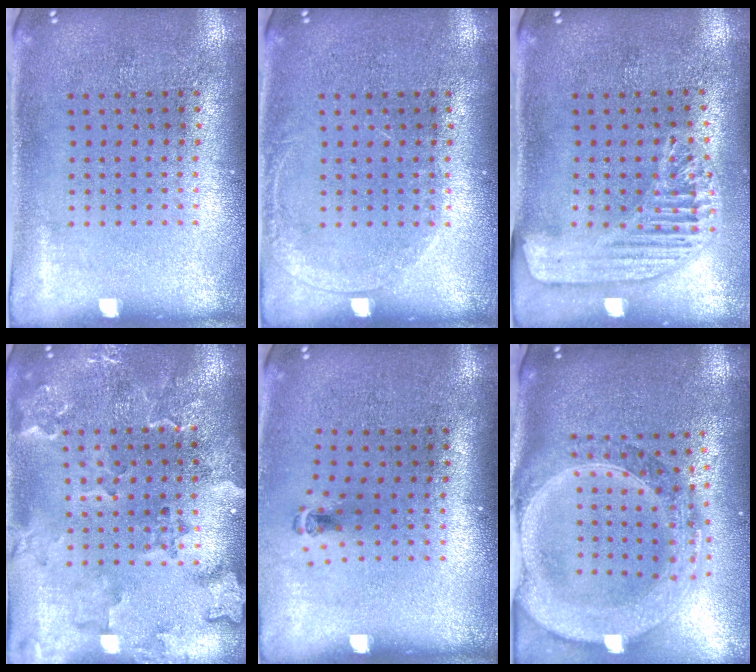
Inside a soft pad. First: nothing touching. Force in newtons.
{"total": 1.0, "press": 1.0, "slide": 0.2}
{"total": 1.6, "press": 1.6, "slide": 0.4}
{"total": 2.4, "press": 2.2, "slide": 0.9}
{"total": 0.5, "press": 0.3, "slide": 0.4}
{"total": 3.0, "press": 2.6, "slide": 1.7}